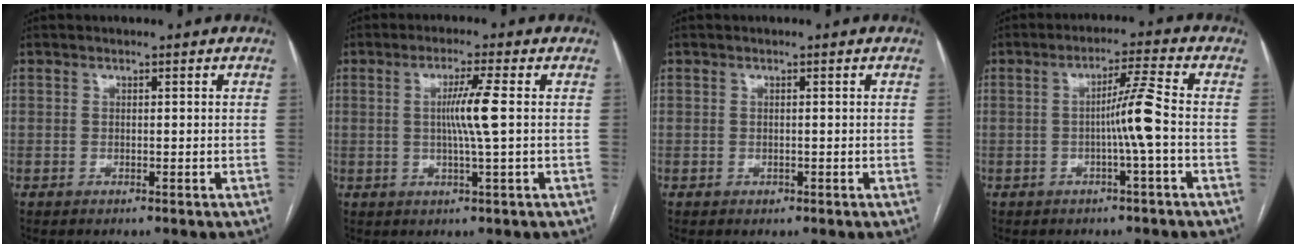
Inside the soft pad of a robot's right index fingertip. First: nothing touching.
{"total": 5.3, "force": [0.4, -1.0, 5.2], "torque": [-0.095, -0.004, 0.007]}
{"total": 0.5, "force": [-0.2, 0.5, 0.1], "torque": [-0.002, 0.002, -0.001]}
{"total": 5.6, "force": [-1.1, -1.2, 5.4], "torque": [-0.091, 0.008, -0.019]}